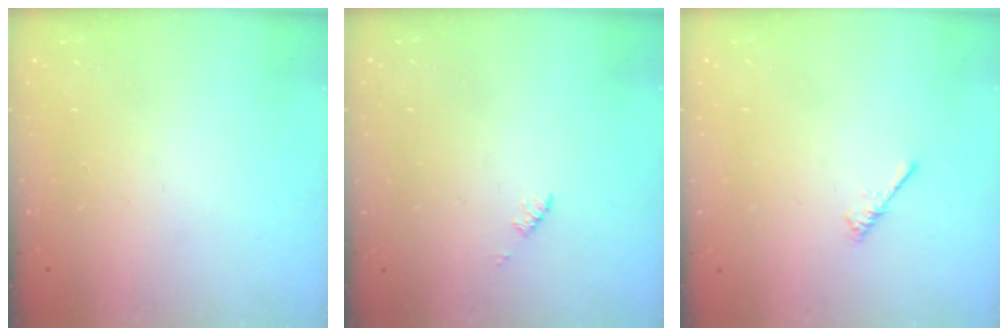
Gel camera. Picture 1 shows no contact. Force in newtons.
{"total": 1.2, "press": 1.2, "slide": 0.2}
{"total": 0.0}